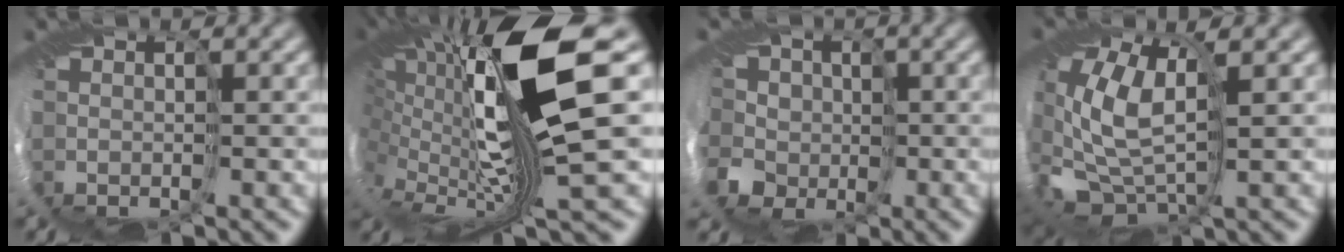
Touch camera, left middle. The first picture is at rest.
{"total": 13.8, "force": [3.3, 3.4, 13.0], "torque": [-0.240, -0.010, 0.063]}
{"total": 7.4, "force": [-0.4, 7.0, 2.3], "torque": [-0.075, 0.014, -0.056]}
{"total": 8.3, "force": [-0.3, 4.8, 6.7], "torque": [-0.176, -0.008, -0.011]}